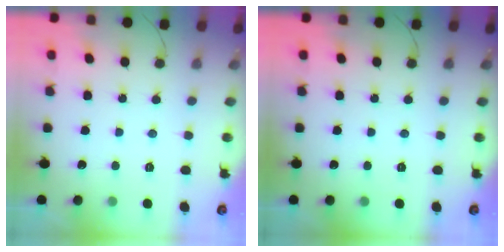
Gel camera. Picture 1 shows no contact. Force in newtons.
{"total": 0.0}